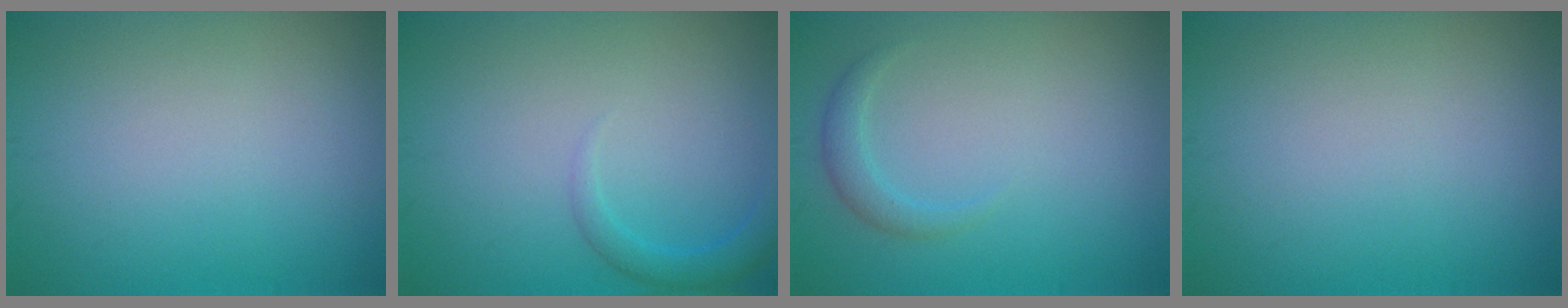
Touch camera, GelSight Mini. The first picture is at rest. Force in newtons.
{"total": 1.8, "press": 1.8, "slide": 0.2}
{"total": 1.5, "press": 1.5, "slide": 0.1}
{"total": 0.0}